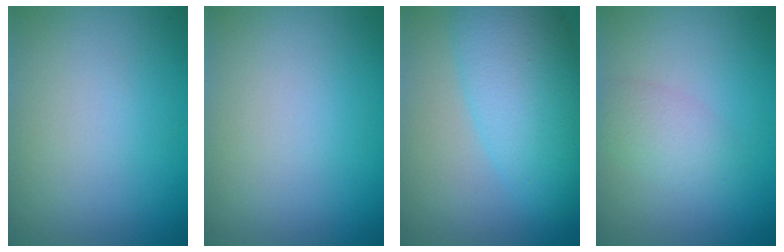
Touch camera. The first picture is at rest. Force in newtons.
{"total": 0.0}
{"total": 8.6, "press": 8.6, "slide": 0.3}
{"total": 2.1, "press": 2.1, "slide": 0.0}